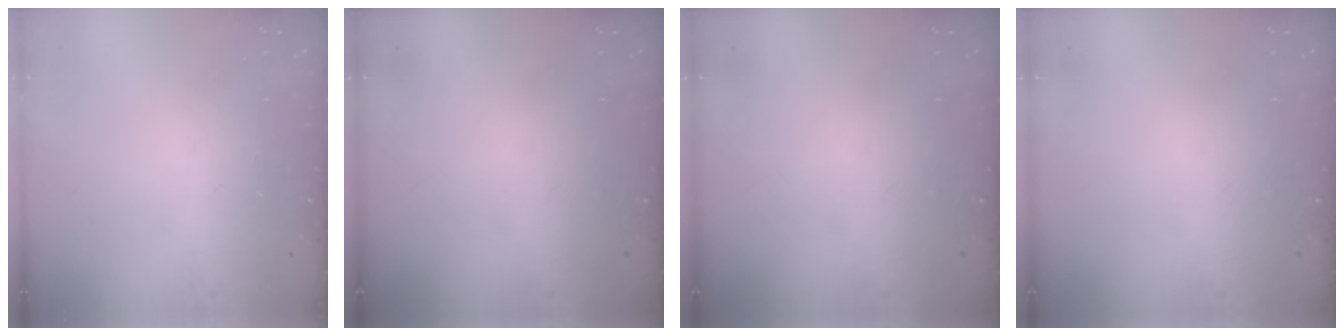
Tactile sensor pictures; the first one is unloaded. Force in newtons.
{"total": 0.0}
{"total": 0.0}
{"total": 0.0}